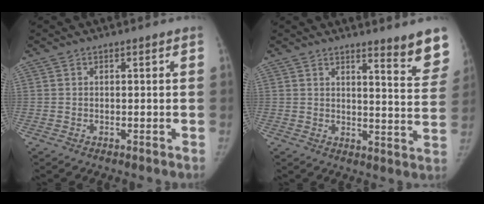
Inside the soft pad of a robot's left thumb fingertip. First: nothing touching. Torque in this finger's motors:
{"motor_torque": [0.05, 0.04, 0.07, 0.15, -0.02]}